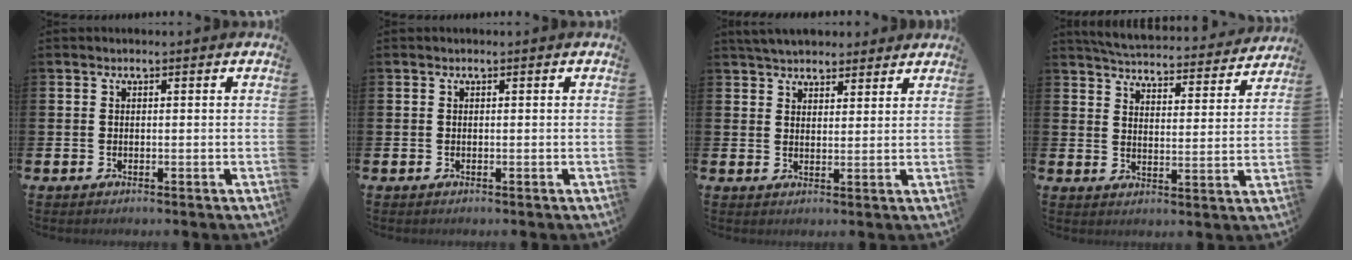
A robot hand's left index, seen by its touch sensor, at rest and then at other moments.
{"total": 0.0}
{"total": 4.7, "force": [4.6, 1.3, 0.4], "torque": [-0.015, -0.017, 0.083]}
{"total": 5.0, "force": [5.0, 0.6, 0.8], "torque": [-0.028, -0.043, 0.081]}